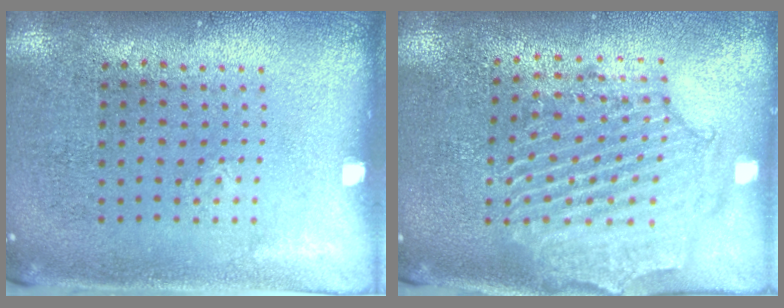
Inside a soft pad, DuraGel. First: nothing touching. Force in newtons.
{"total": 2.3, "press": 2.1, "slide": 0.8}